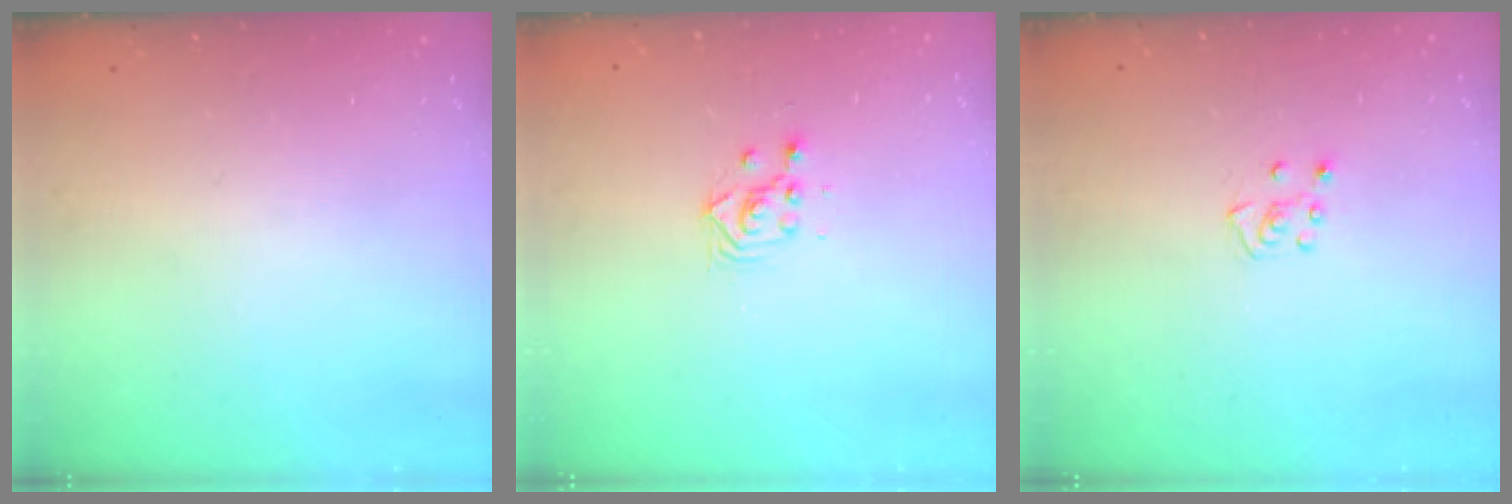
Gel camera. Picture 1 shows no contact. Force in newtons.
{"total": 2.8, "press": 2.8, "slide": 0.2}
{"total": 3.7, "press": 3.6, "slide": 0.4}